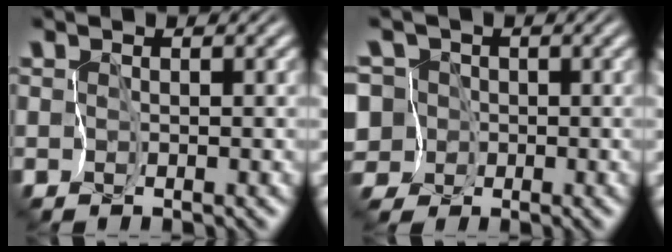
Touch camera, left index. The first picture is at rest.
{"total": 8.4, "force": [-1.7, 7.4, 3.4], "torque": [-0.096, 0.028, -0.074]}